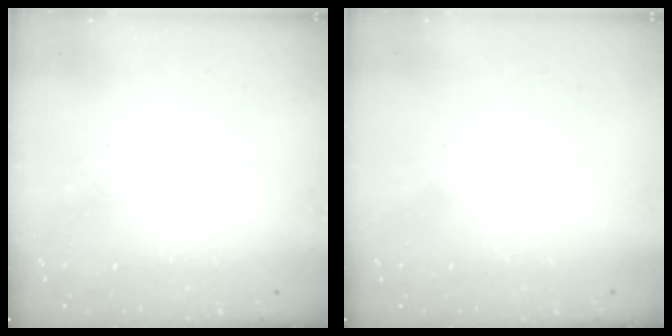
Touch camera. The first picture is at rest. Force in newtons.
{"total": 0.0}